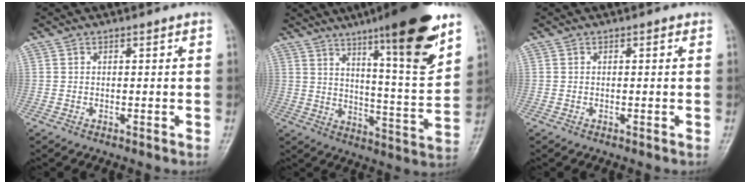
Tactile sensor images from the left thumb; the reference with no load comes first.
{"total": 19.9, "force": [12.0, 2.8, 15.6], "torque": [-0.204, -0.065, 0.184]}
{"total": 0.0}